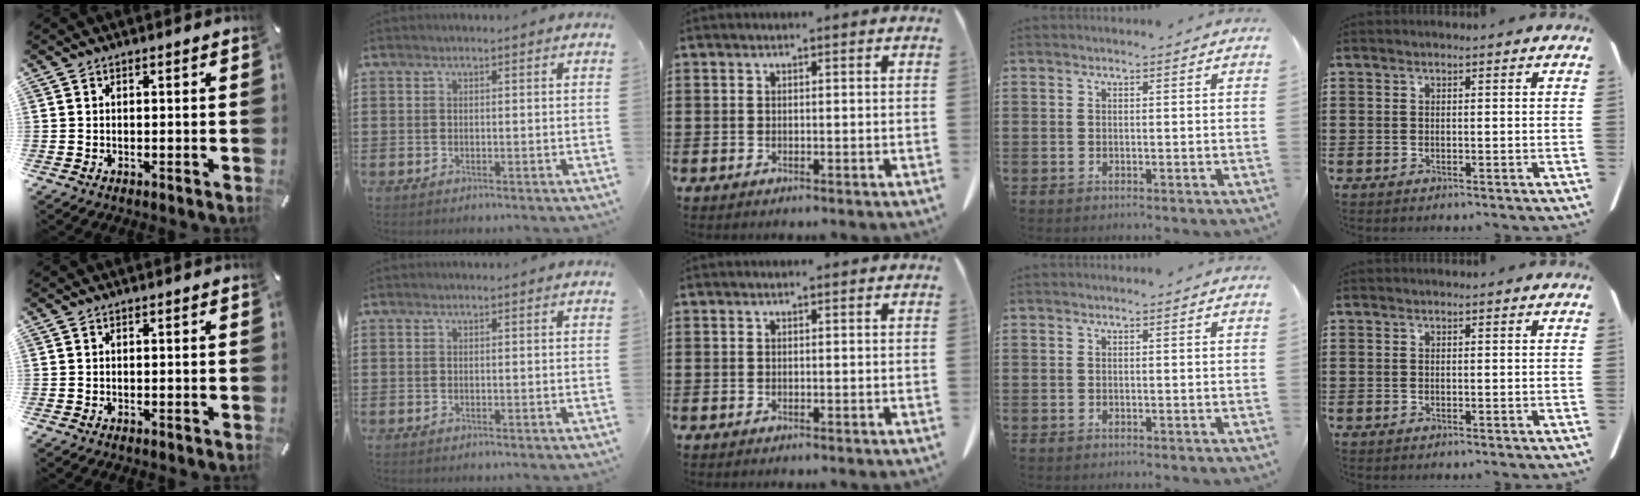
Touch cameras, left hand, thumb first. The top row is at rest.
{}